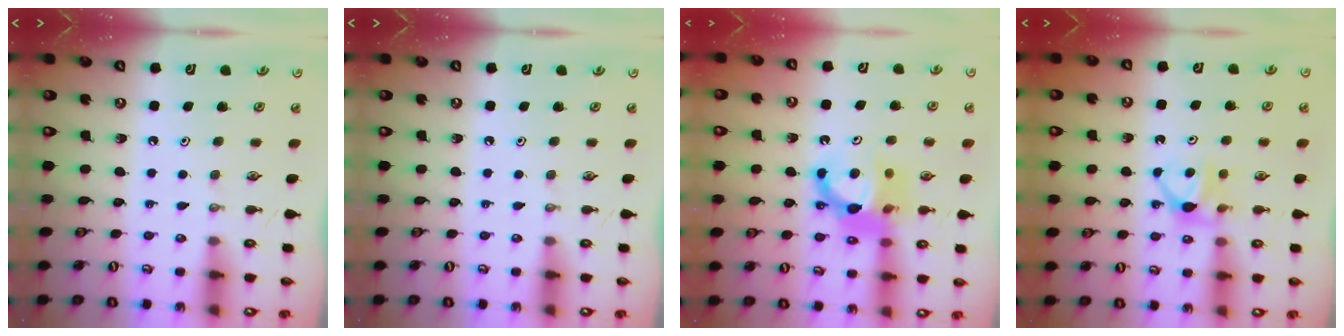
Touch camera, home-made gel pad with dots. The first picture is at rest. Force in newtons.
{"total": 0.0}
{"total": 11.4, "press": 11.3, "slide": 1.5}
{"total": 5.6, "press": 5.5, "slide": 0.7}